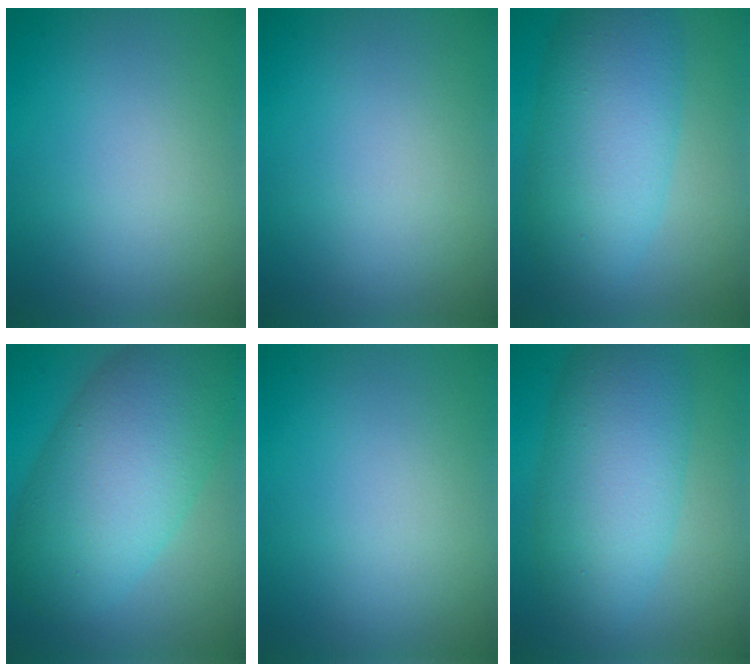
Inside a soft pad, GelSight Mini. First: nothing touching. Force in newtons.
{"total": 0.0}
{"total": 7.8, "press": 7.8, "slide": 0.1}
{"total": 9.9, "press": 9.9, "slide": 0.6}
{"total": 0.0}
{"total": 7.7, "press": 7.7, "slide": 0.1}